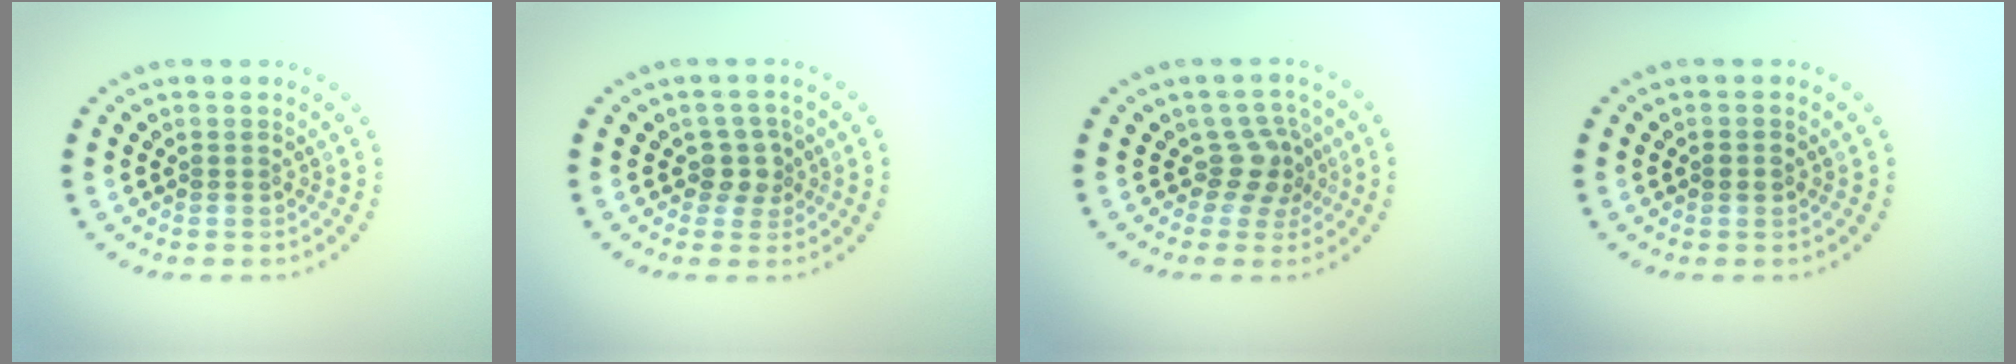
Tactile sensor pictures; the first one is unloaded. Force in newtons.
{"total": 2.1, "press": 1.7, "slide": 1.1}
{"total": 2.8, "press": 2.1, "slide": 1.8}
{"total": 1.1, "press": 1.1, "slide": 0.1}